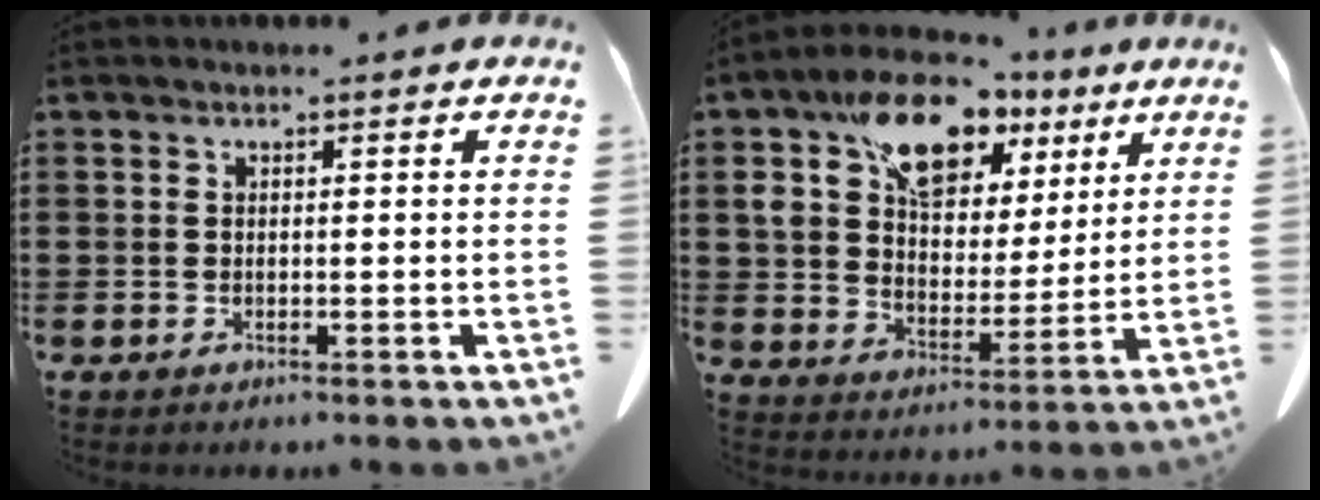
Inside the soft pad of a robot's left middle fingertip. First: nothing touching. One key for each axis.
{"total": 13.6, "fx": 8.7, "fy": 7.8, "fz": 7.0, "tx": -0.153, "ty": -0.010, "tz": 0.161}